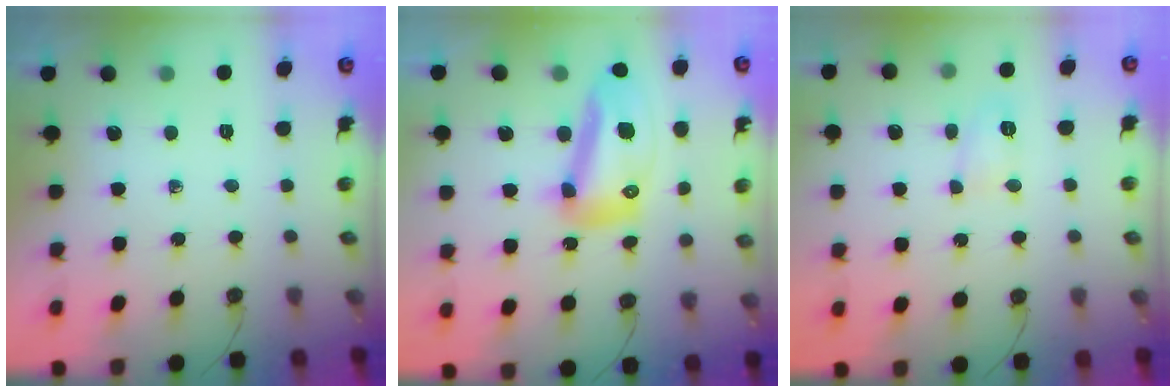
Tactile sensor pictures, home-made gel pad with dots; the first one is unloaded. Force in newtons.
{"total": 15.5, "press": 15.4, "slide": 1.7}
{"total": 4.8, "press": 4.8, "slide": 0.4}